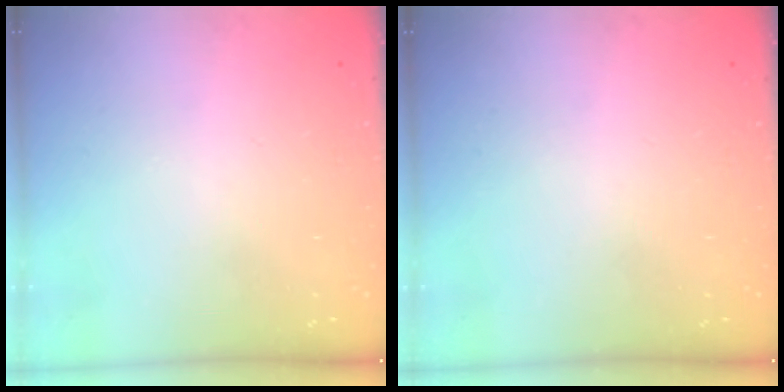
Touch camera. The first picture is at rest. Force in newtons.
{"total": 0.0}